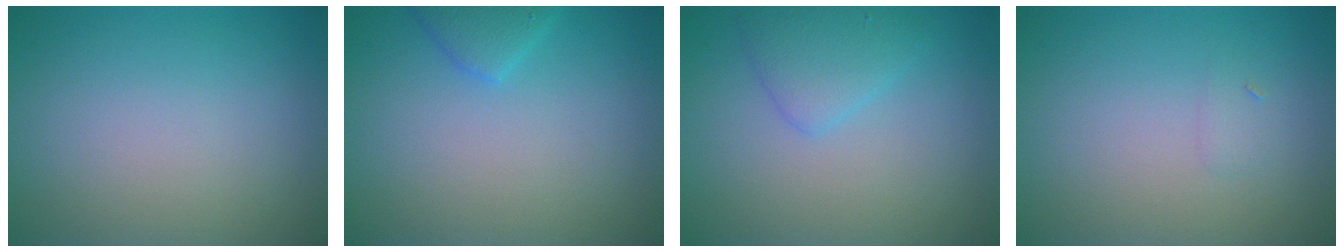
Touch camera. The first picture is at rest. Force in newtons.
{"total": 1.9, "press": 1.9, "slide": 0.1}
{"total": 2.5, "press": 2.5, "slide": 0.1}
{"total": 0.7, "press": 0.7, "slide": 0.0}